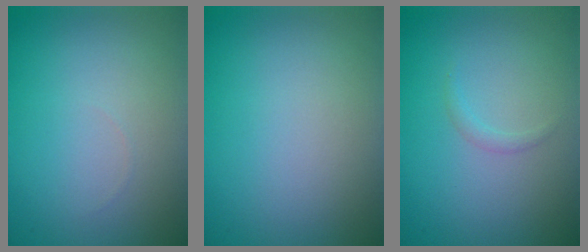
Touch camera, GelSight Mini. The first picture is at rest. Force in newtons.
{"total": 0.0}
{"total": 0.7, "press": 0.7, "slide": 0.1}